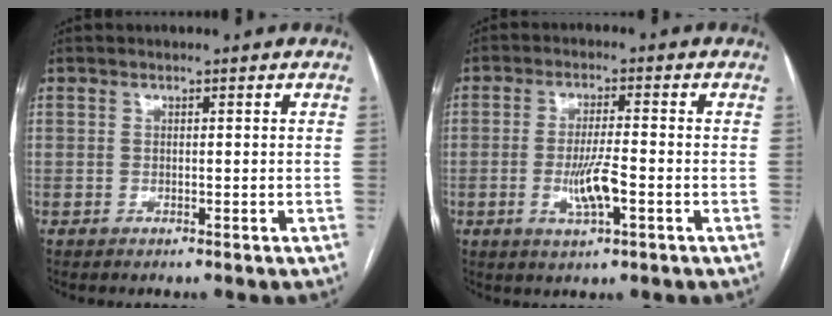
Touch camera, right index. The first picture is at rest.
{"total": 5.8, "force": [-1.7, 0.7, 5.5], "torque": [-0.110, -0.008, -0.029]}